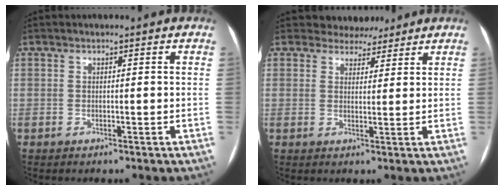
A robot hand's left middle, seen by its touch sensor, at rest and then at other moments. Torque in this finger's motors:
{"motor_torque": [0.02, -0.07, -0.05, -0.02]}